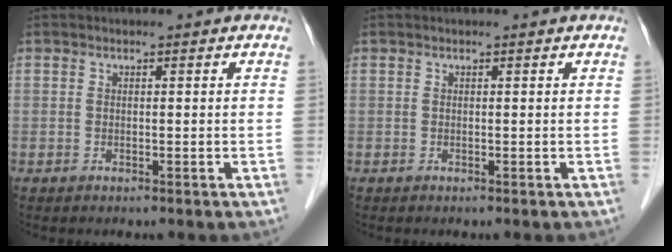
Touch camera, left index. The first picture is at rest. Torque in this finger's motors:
{"motor_torque": [0.00, 0.00, 0.00, 0.00]}